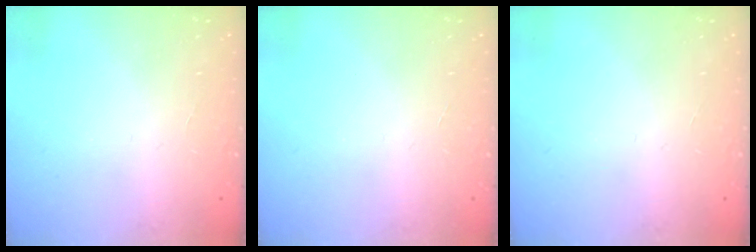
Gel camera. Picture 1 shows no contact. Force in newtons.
{"total": 0.0}
{"total": 0.0}